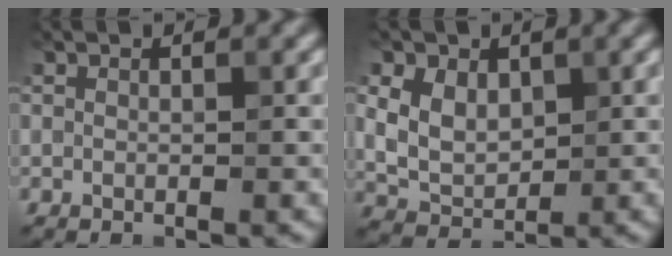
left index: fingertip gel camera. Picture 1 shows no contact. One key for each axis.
{"total": 3.8, "fx": 0.7, "fy": 2.8, "fz": 2.4, "tx": -0.052, "ty": -0.007, "tz": 0.009}